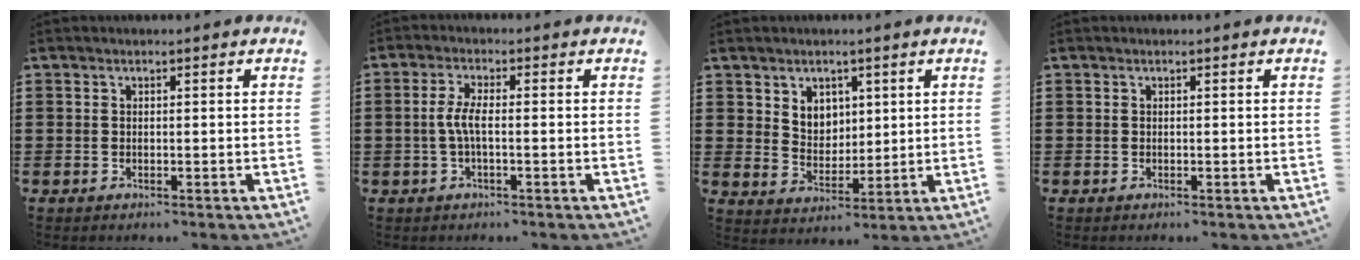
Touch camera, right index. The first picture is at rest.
{"total": 3.8, "force": [-0.6, 0.8, 3.6], "torque": [-0.089, -0.006, -0.020]}
{"total": 4.5, "force": [2.8, 3.4, 0.8], "torque": [-0.026, 0.002, 0.049]}
{"total": 0.0}